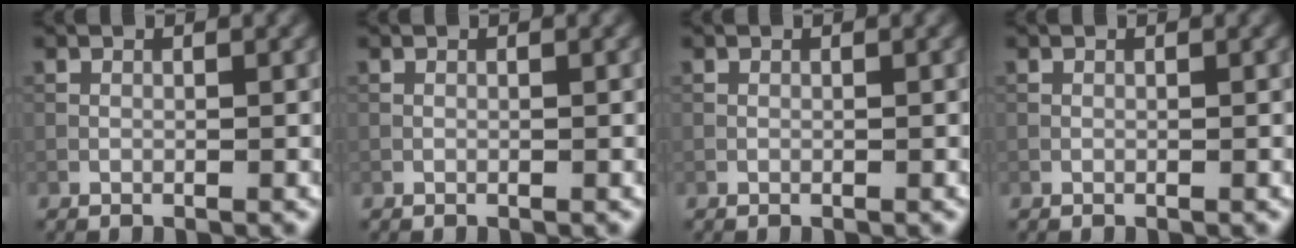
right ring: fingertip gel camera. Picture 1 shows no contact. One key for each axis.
{"total": 0.0}
{"total": 0.0}
{"total": 0.0}